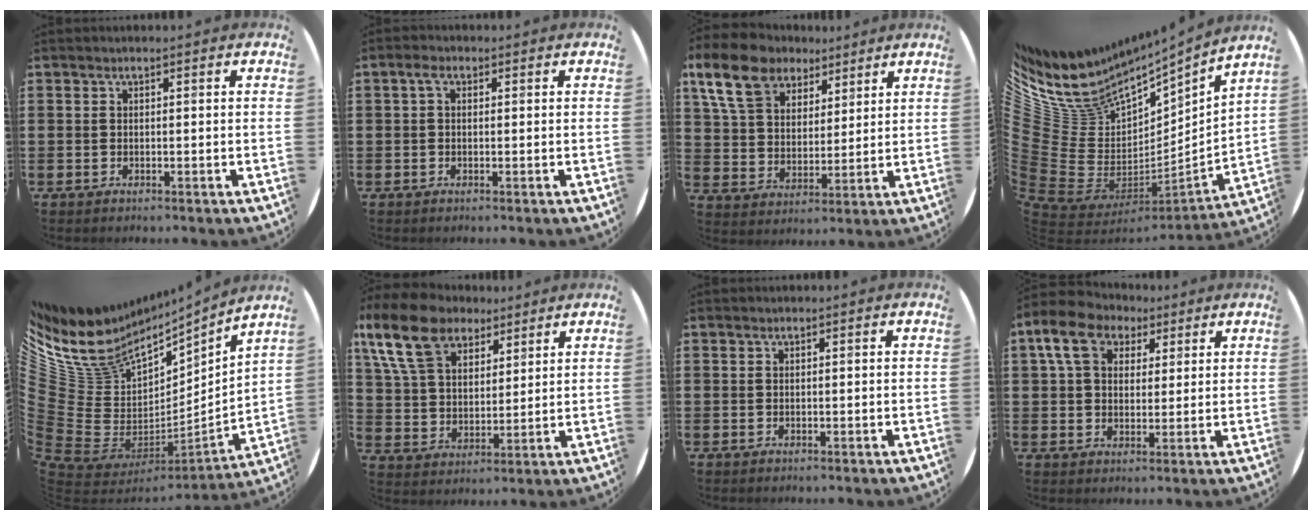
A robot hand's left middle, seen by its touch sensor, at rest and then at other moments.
{"total": 1.4, "force": [0.4, 0.8, 1.0], "torque": [-0.014, 0.006, 0.004]}
{"total": 10.7, "force": [7.9, 6.0, 4.2], "torque": [-0.110, -0.007, 0.150]}
{"total": 9.9, "force": [6.0, 7.7, 2.0], "torque": [-0.110, -0.070, 0.116]}
{"total": 10.9, "force": [5.8, 8.7, 2.9], "torque": [-0.130, -0.065, 0.110]}
{"total": 12.0, "force": [8.6, 6.1, 5.8], "torque": [-0.145, -0.004, 0.165]}
{"total": 0.0}
{"total": 7.7, "force": [4.6, 5.3, 3.1], "torque": [-0.078, 0.011, 0.085]}